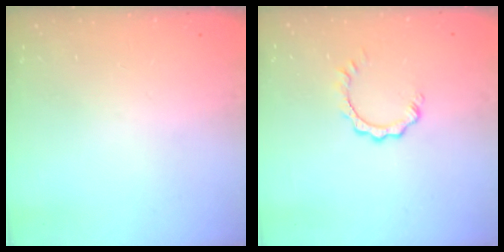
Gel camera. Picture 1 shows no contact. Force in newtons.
{"total": 2.9, "press": 2.8, "slide": 0.3}